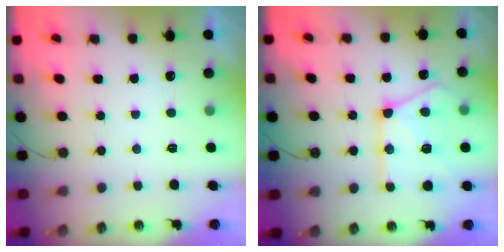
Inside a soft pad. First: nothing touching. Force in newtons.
{"total": 17.9, "press": 17.9, "slide": 1.3}